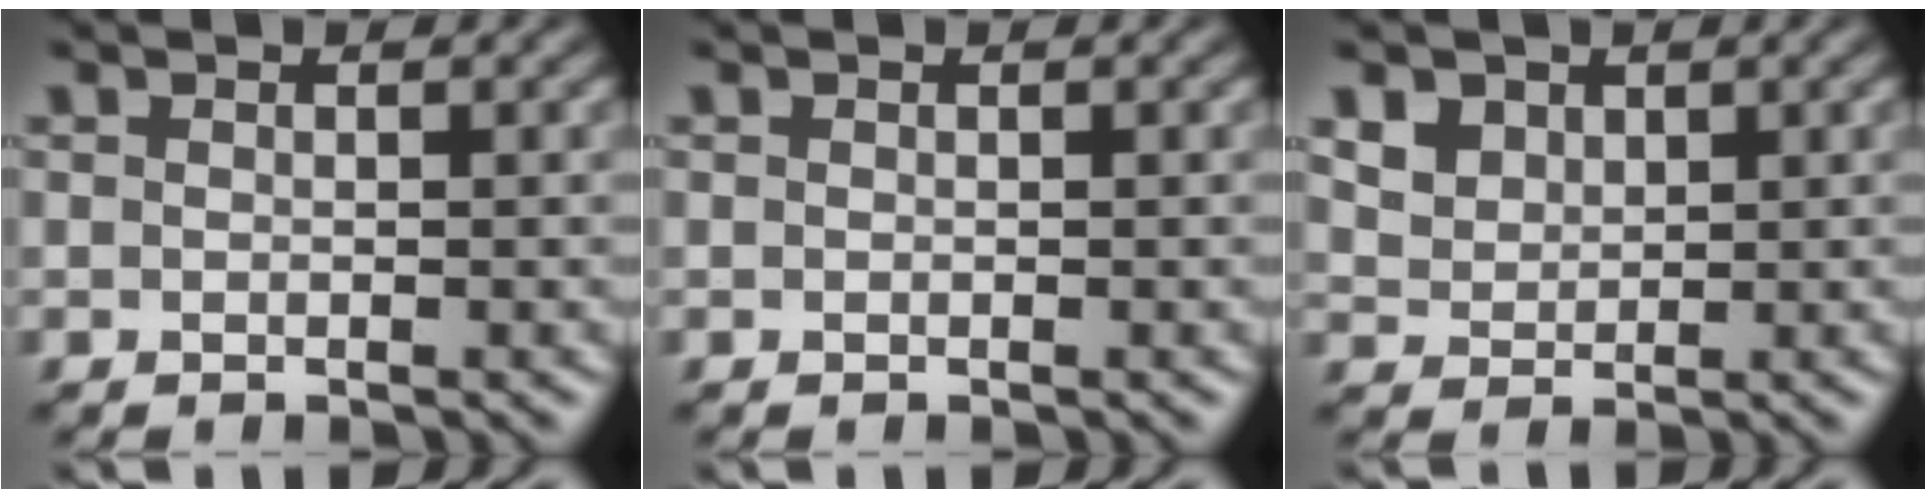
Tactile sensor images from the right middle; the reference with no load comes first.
{"total": 0.0}
{"total": 4.5, "force": [2.7, 3.1, 1.9], "torque": [-0.068, 0.006, 0.056]}